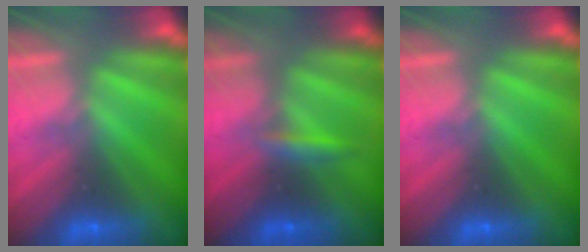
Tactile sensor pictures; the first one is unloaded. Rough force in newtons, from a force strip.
{"total": 2.4}
{"total": 0.0}